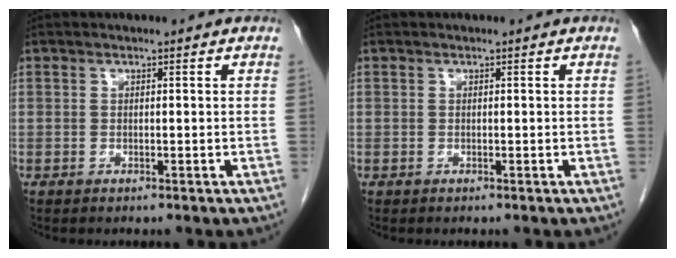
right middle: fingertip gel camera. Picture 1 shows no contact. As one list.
[{"total": 0.0}]